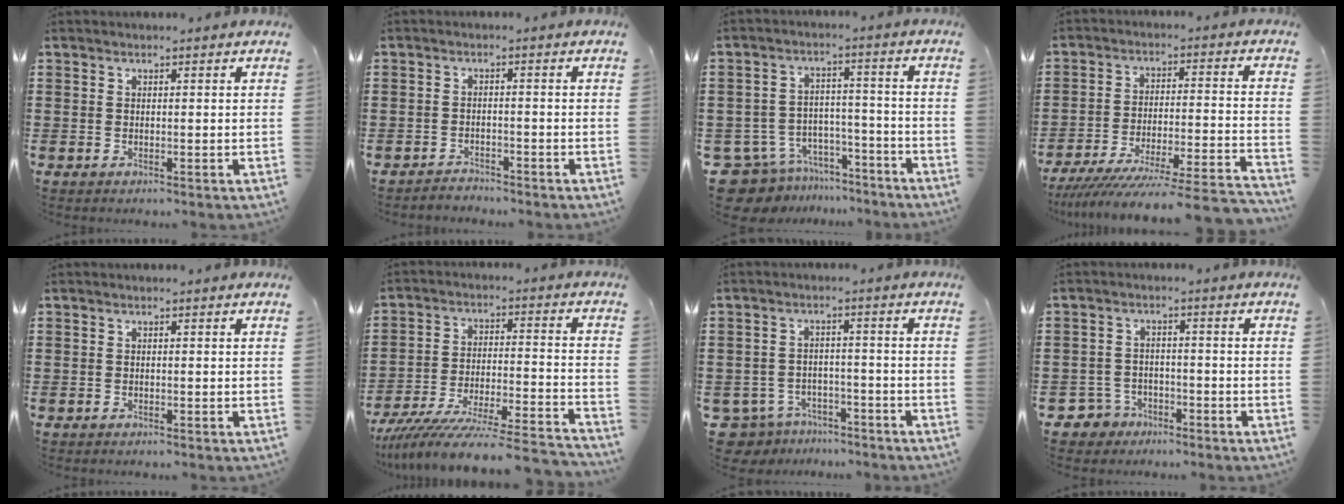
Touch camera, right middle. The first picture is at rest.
{"total": 2.1, "force": [-2.0, 0.3, -0.2], "torque": [-0.004, 0.001, -0.047]}
{"total": 8.3, "force": [-7.6, 3.2, 1.0], "torque": [-0.044, 0.025, -0.154]}
{"total": 8.6, "force": [-7.9, -0.3, 3.5], "torque": [-0.053, -0.005, -0.155]}
{"total": 0.0}
{"total": 9.9, "force": [-8.9, 0.0, 4.3], "torque": [-0.078, -0.003, -0.177]}
{"total": 4.3, "force": [-4.1, 1.3, 0.4], "torque": [-0.034, 0.001, -0.092]}
{"total": 3.2, "force": [-2.7, 1.8, 0.3], "torque": [-0.029, -0.002, -0.061]}